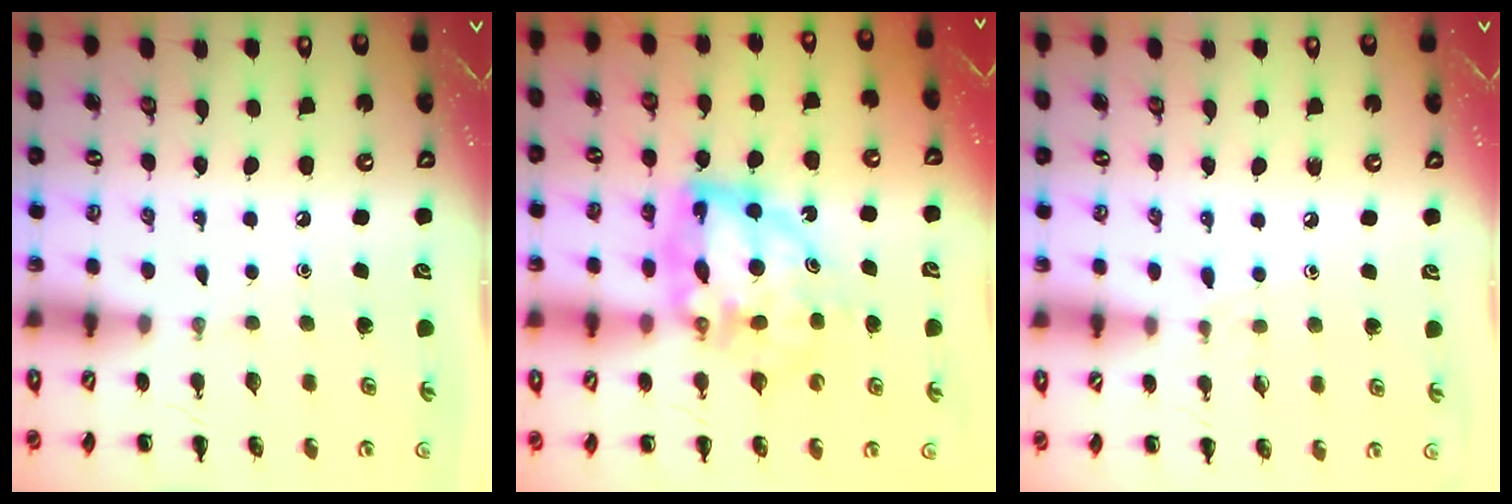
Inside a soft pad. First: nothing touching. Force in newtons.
{"total": 12.7, "press": 12.2, "slide": 3.6}
{"total": 5.8, "press": 5.4, "slide": 2.1}